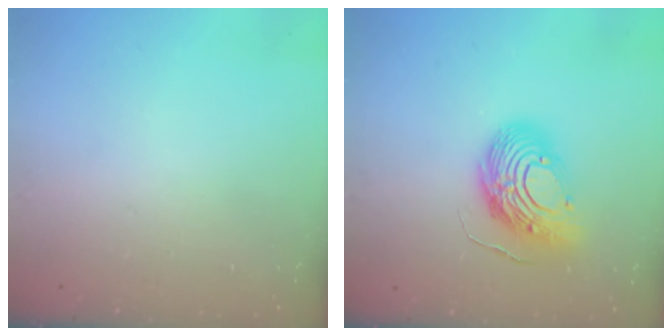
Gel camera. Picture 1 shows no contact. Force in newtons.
{"total": 12.4, "press": 12.3, "slide": 1.1}